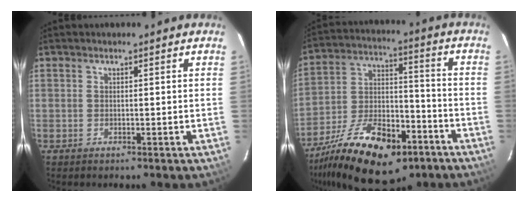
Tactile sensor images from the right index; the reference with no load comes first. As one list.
[{"total": 22.1, "force": [-13.5, 10.1, 14.2], "torque": [-0.266, -0.011, -0.214]}]